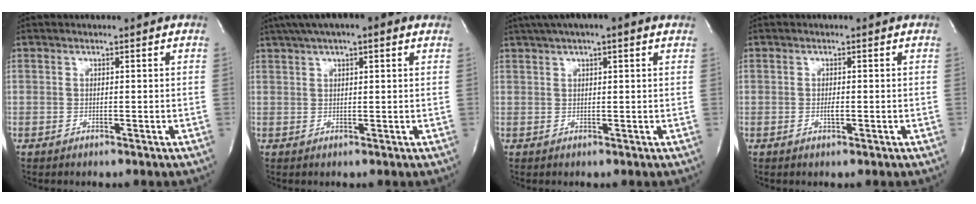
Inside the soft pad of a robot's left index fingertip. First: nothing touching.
{"total": 9.5, "force": [6.4, 2.1, 6.7], "torque": [-0.111, 0.039, 0.093]}
{"total": 7.7, "force": [5.2, 1.2, 5.6], "torque": [-0.093, 0.037, 0.074]}
{"total": 0.9, "force": [-0.3, 0.3, 0.9], "torque": [-0.020, -0.003, -0.005]}